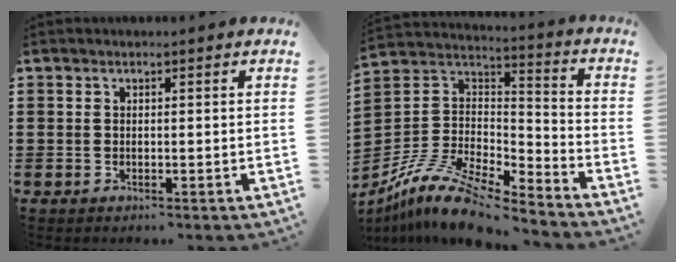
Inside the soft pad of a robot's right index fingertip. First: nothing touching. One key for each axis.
{"total": 11.8, "fx": -9.8, "fy": 3.2, "fz": 5.8, "tx": -0.124, "ty": 0.023, "tz": -0.195}